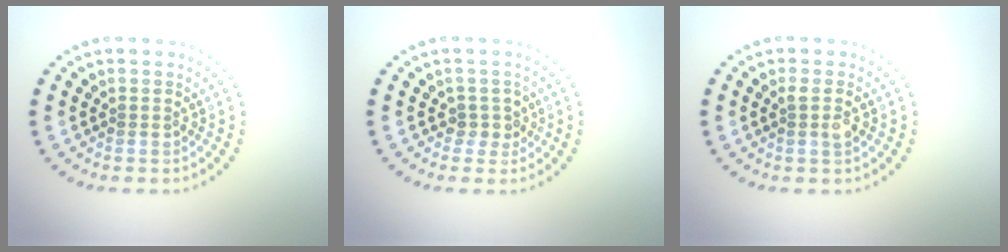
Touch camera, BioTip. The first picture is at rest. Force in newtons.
{"total": 1.6, "press": 1.3, "slide": 0.9}
{"total": 1.5, "press": 1.3, "slide": 0.6}